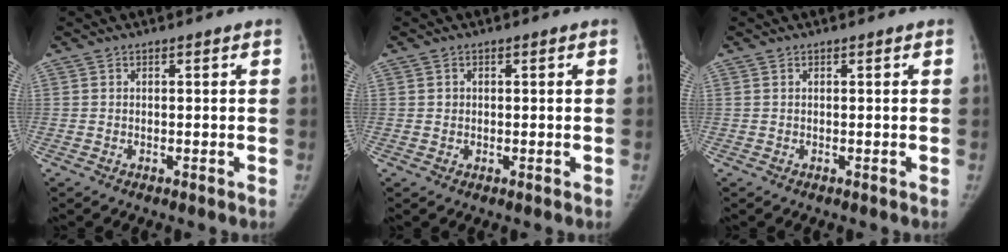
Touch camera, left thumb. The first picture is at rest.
{"total": 0.9, "force": [0.0, 0.9, 0.0], "torque": [0.011, -0.001, 0.000]}
{"total": 0.0}